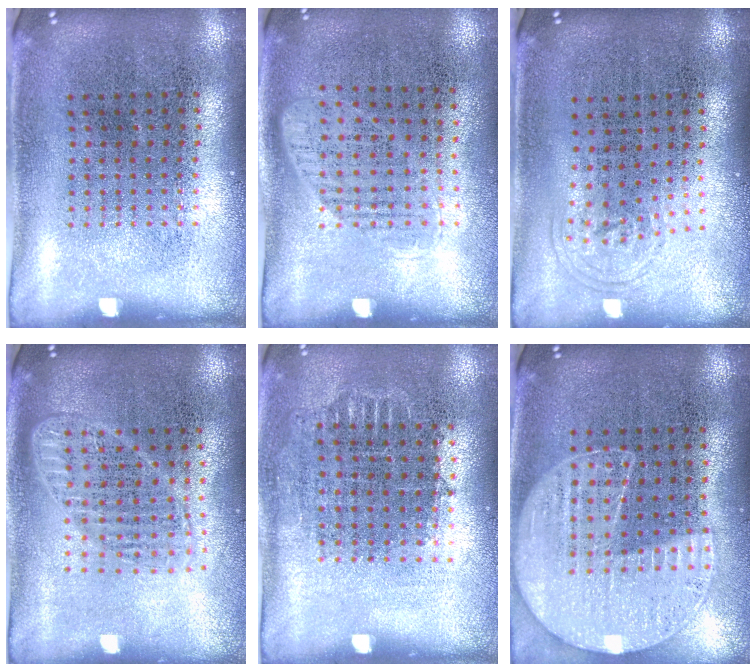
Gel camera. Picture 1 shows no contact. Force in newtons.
{"total": 1.1, "press": 0.9, "slide": 0.6}
{"total": 0.8, "press": 0.6, "slide": 0.6}
{"total": 1.7, "press": 1.4, "slide": 0.9}
{"total": 0.9, "press": 0.8, "slide": 0.4}
{"total": 1.2, "press": 1.1, "slide": 0.2}